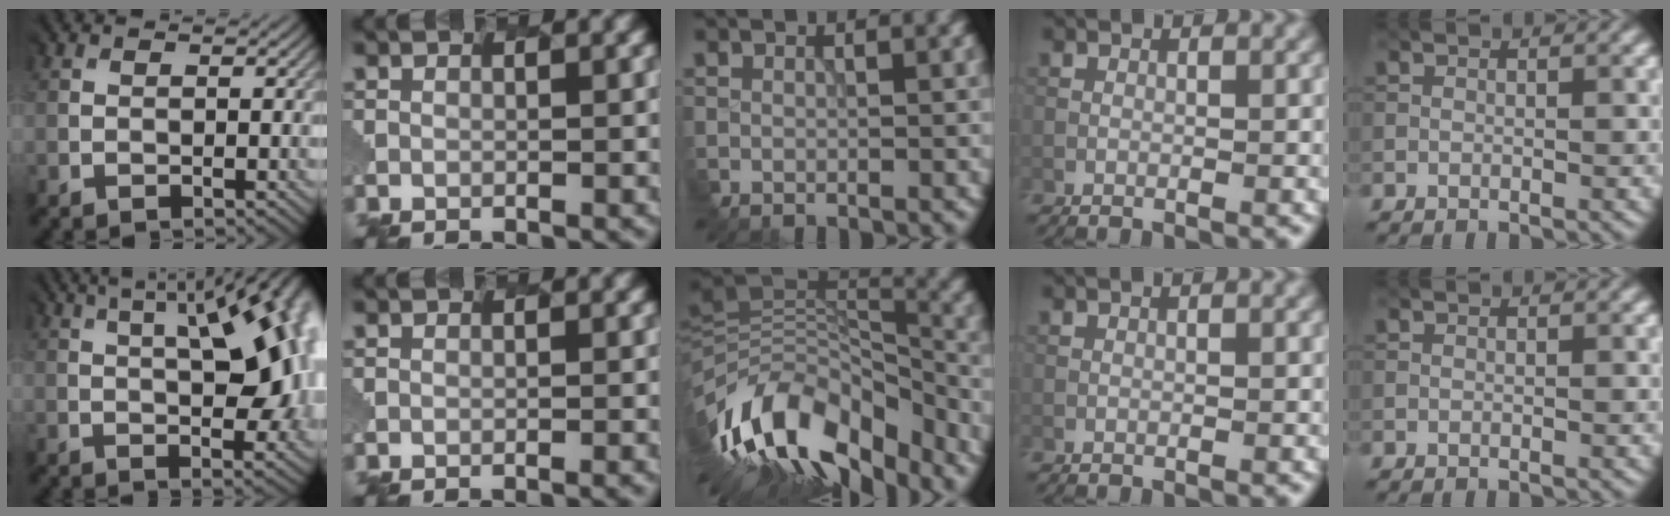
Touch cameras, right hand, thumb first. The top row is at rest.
{"thumb": {"total": 13.8, "force": [2.7, 5.1, 12.5], "torque": [-0.167, 0.034, 0.041]}, "index": {"total": 0.8, "force": [-0.4, 0.2, 0.6], "torque": [-0.003, 0.004, -0.010]}, "middle": {"total": 13.7, "force": [-7.9, 6.5, 9.1], "torque": [-0.177, 0.024, -0.143]}}